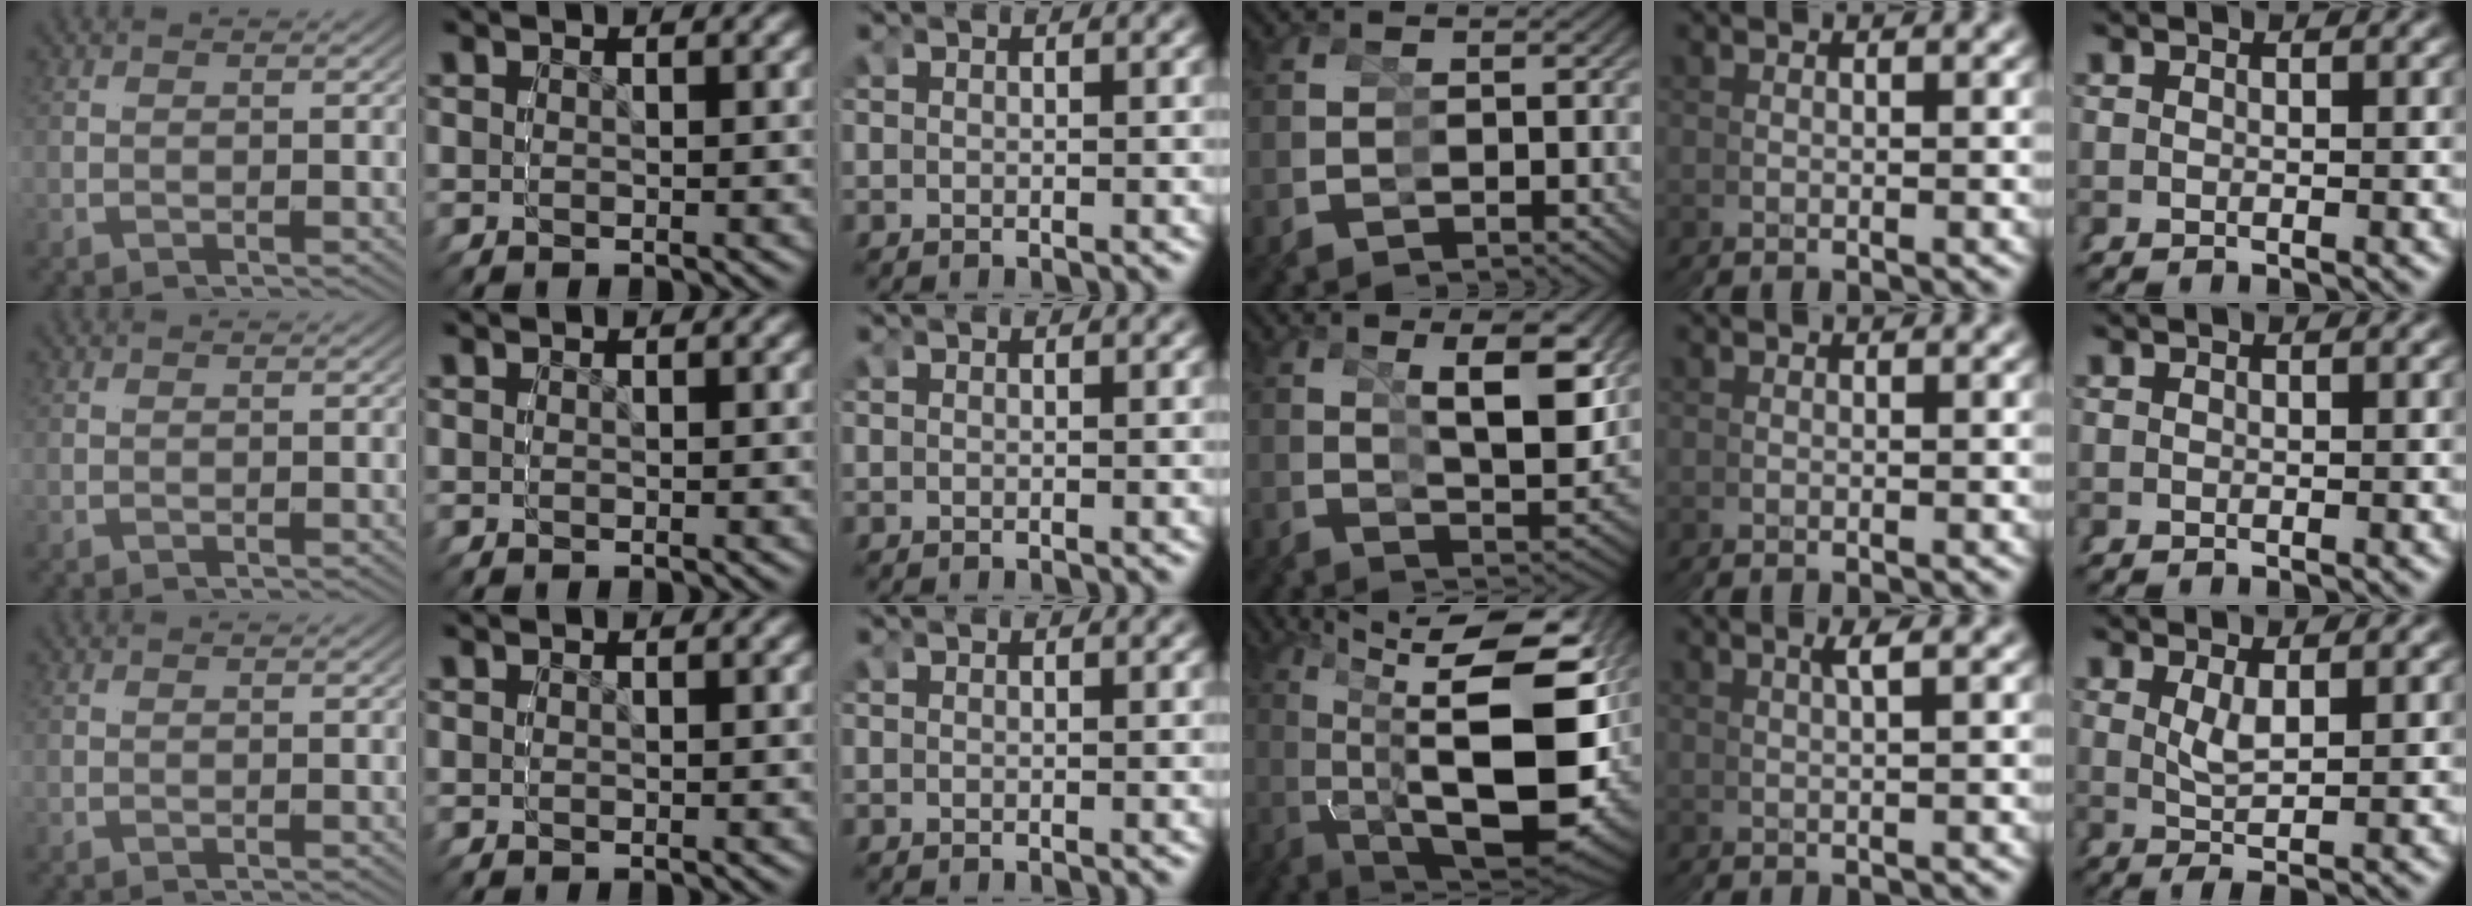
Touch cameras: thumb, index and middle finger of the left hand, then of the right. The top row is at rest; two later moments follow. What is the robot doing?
{"motion": "grasp_and_lifting", "object": "cubes"}